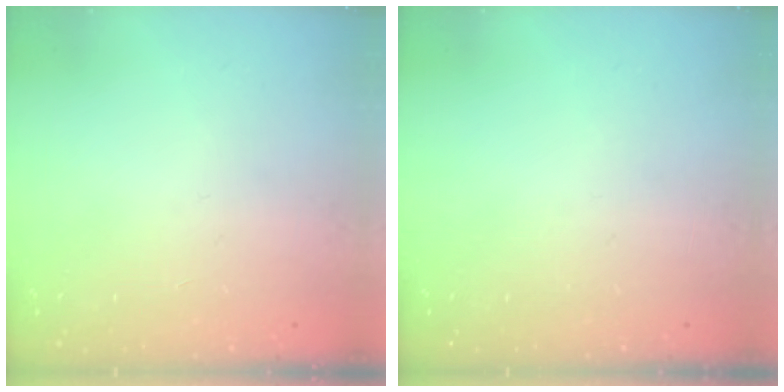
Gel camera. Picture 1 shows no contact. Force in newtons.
{"total": 0.0}